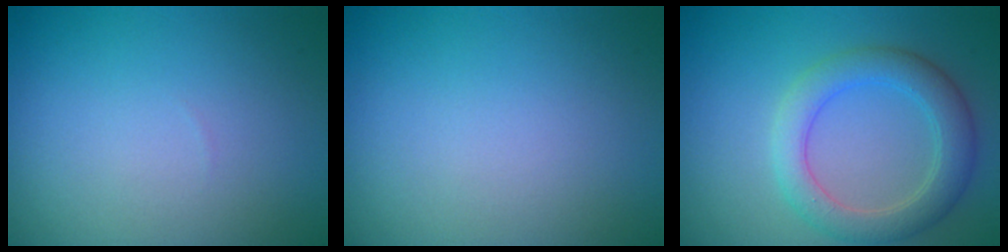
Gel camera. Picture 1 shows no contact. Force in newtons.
{"total": 0.0}
{"total": 4.4, "press": 4.4, "slide": 0.2}